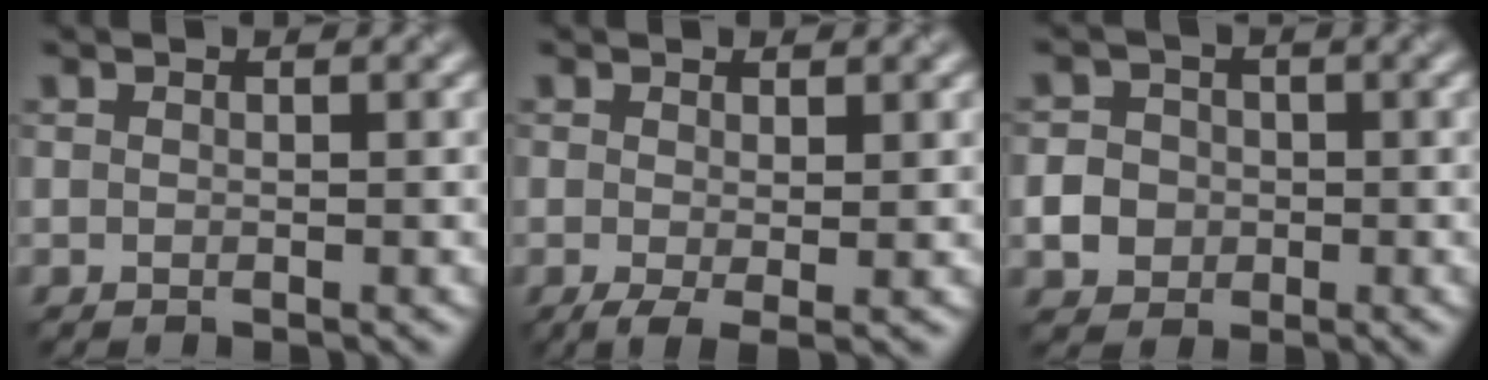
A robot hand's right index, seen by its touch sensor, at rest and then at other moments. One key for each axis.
{"total": 1.9, "fx": -0.3, "fy": 0.6, "fz": 1.8, "tx": -0.036, "ty": -0.011, "tz": -0.006}
{"total": 3.5, "fx": -0.7, "fy": 3.2, "fz": 1.2, "tx": -0.006, "ty": 0.000, "tz": -0.023}